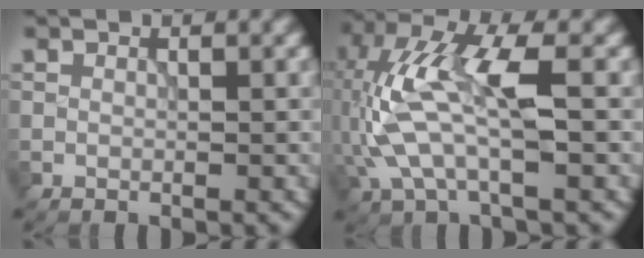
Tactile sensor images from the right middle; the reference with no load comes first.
{"total": 8.7, "force": [-0.3, 3.4, 8.0], "torque": [-0.191, 0.017, -0.008]}